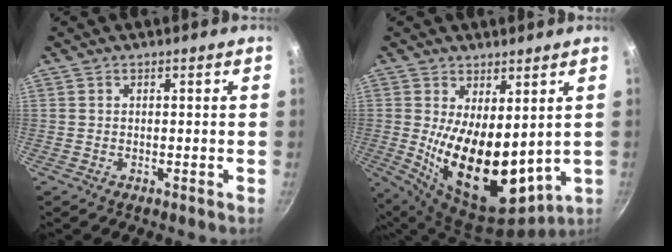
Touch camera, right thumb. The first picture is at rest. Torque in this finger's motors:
{"motor_torque": [-0.55, 2.24, 2.51, 0.19, 0.51]}